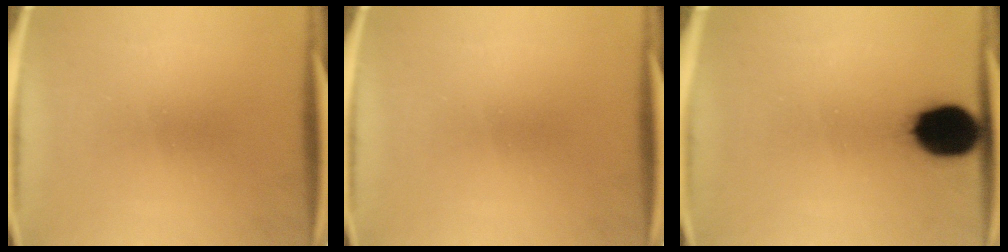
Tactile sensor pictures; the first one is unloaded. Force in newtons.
{"total": 0.0}
{"total": 13.9}